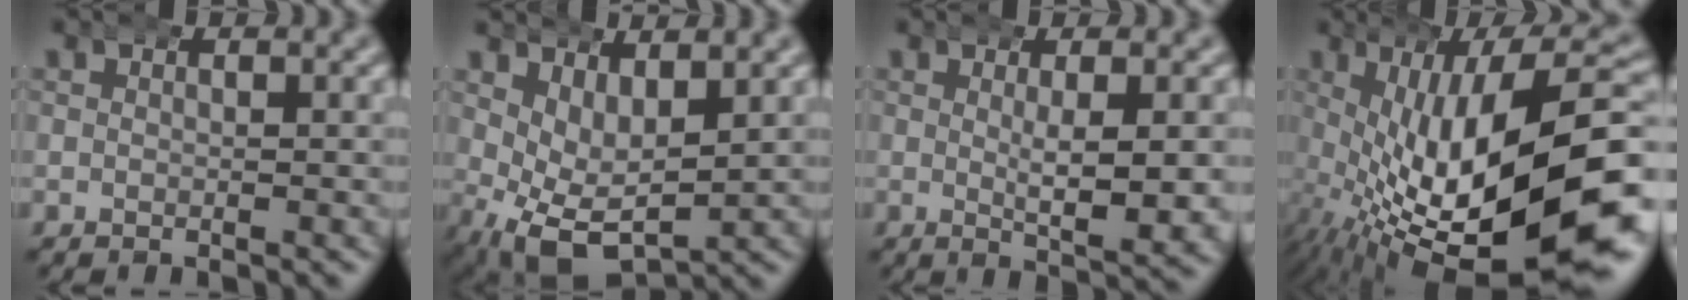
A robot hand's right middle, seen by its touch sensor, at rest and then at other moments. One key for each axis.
{"total": 5.4, "fx": -0.6, "fy": 3.5, "fz": 4.1, "tx": -0.088, "ty": -0.035, "tz": 0.004}
{"total": 3.6, "fx": 0.3, "fy": 0.4, "fz": 3.6, "tx": -0.057, "ty": -0.008, "tz": 0.008}
{"total": 18.8, "fx": -3.7, "fy": 8.2, "fz": 16.5, "tx": -0.240, "ty": -0.025, "tz": -0.023}